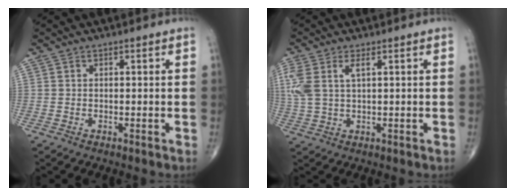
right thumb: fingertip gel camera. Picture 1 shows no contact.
{"total": 7.5, "force": [2.3, 3.5, 6.2], "torque": [-0.165, 0.009, 0.054]}